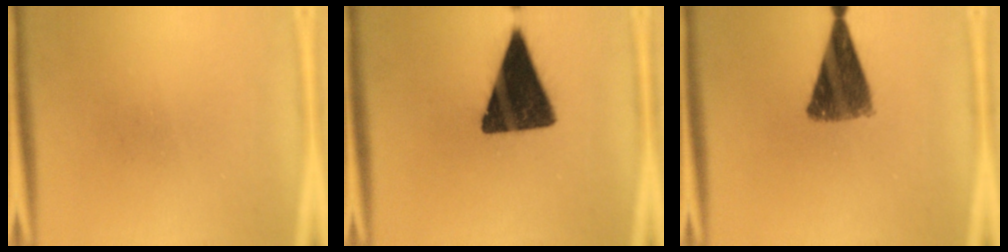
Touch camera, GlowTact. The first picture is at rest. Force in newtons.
{"total": 16.3}
{"total": 9.6}